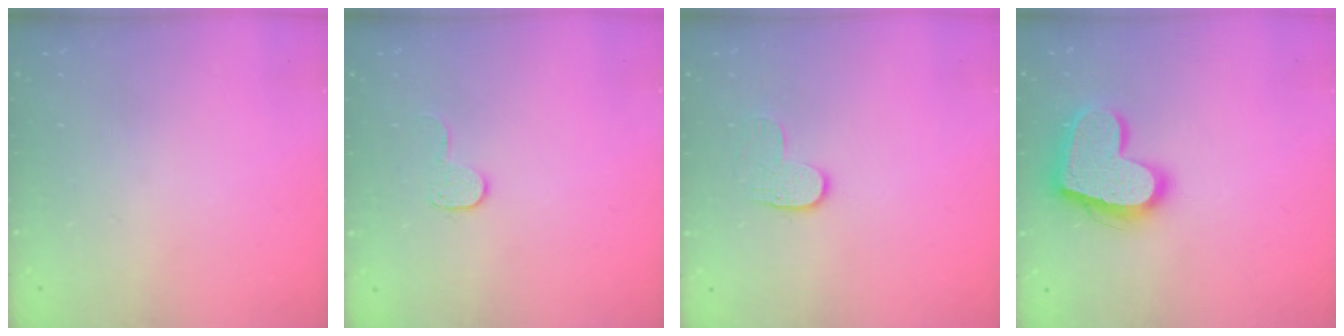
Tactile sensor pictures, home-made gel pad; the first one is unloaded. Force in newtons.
{"total": 6.4, "press": 6.4, "slide": 0.4}
{"total": 4.1, "press": 4.1, "slide": 0.3}
{"total": 17.7, "press": 17.6, "slide": 1.5}